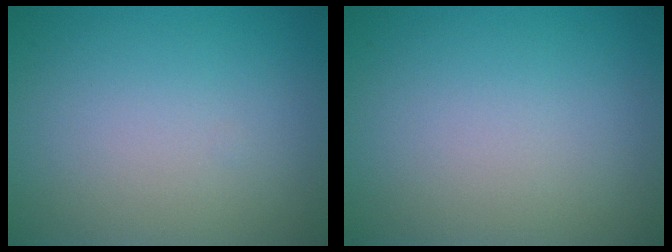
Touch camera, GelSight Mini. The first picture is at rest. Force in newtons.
{"total": 0.0}